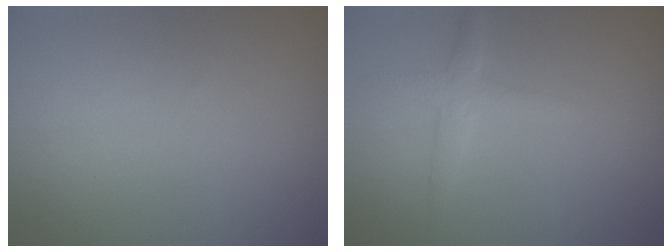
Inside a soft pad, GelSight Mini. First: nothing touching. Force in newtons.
{"total": 1.9, "press": 1.9, "slide": 0.0}